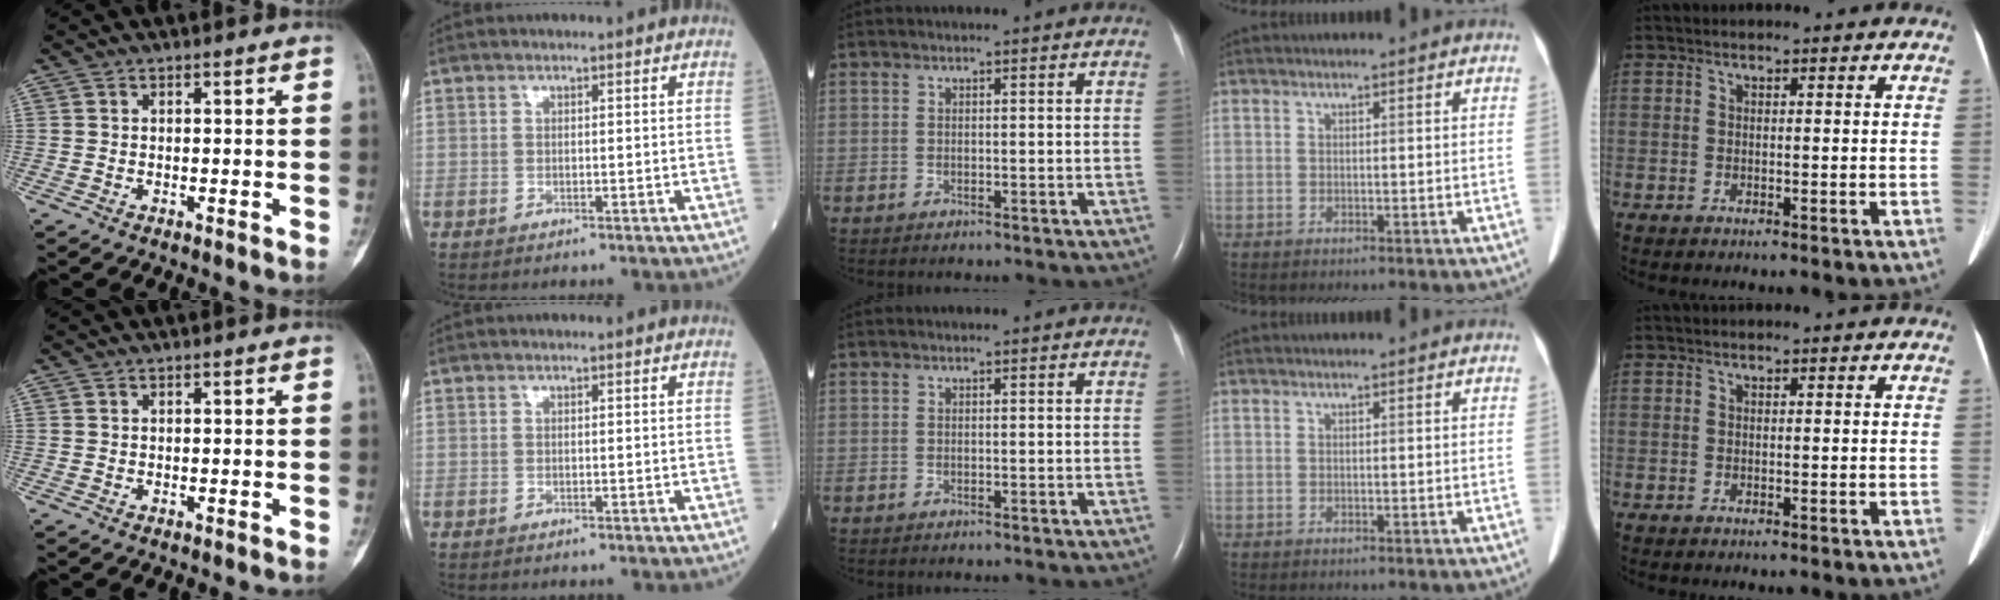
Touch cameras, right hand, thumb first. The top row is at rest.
{}